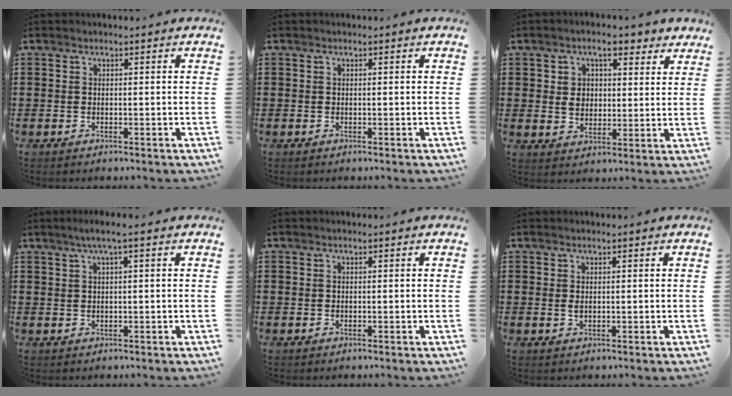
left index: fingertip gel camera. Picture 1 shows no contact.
{"total": 0.0}
{"total": 5.0, "force": [2.8, 3.5, 2.2], "torque": [-0.053, 0.006, 0.046]}
{"total": 2.2, "force": [0.8, -0.2, 2.0], "torque": [-0.039, -0.001, 0.013]}
{"total": 0.0}
{"total": 0.8, "force": [0.3, 0.3, 0.7], "torque": [-0.015, 0.003, 0.006]}